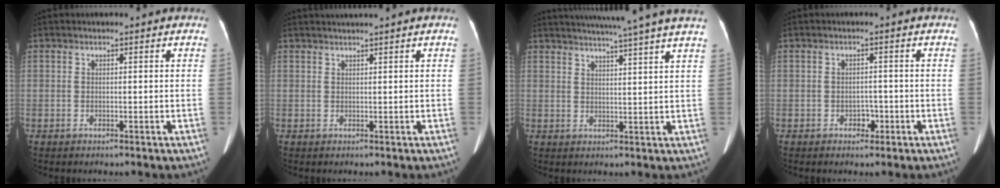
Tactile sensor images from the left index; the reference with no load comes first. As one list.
[{"total": 2.1, "force": [1.7, -0.8, 0.8], "torque": [-0.010, 0.009, 0.036]}, {"total": 15.1, "force": [13.1, -1.8, 7.3], "torque": [-0.122, -0.015, 0.160]}, {"total": 1.8, "force": [-0.9, 1.3, 0.9], "torque": [-0.011, 0.004, -0.011]}]